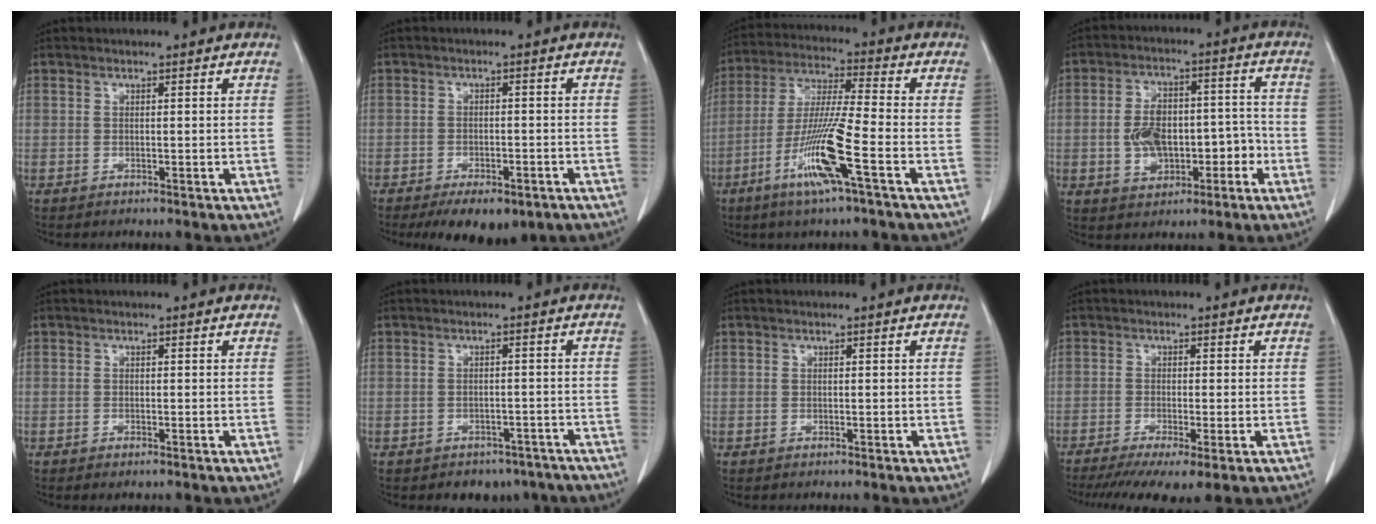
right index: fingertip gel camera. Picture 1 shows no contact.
{"total": 8.8, "force": [-6.1, 3.6, 5.2], "torque": [-0.066, -0.005, -0.083]}
{"total": 12.7, "force": [-5.5, -0.4, 11.4], "torque": [-0.230, -0.018, -0.108]}
{"total": 9.8, "force": [-2.4, 5.8, 7.5], "torque": [-0.134, 0.034, -0.029]}
{"total": 0.7, "force": [-0.4, 0.2, 0.5], "torque": [-0.009, -0.001, -0.002]}
{"total": 6.4, "force": [-5.1, 3.6, 1.1], "torque": [0.005, 0.012, -0.057]}
{"total": 0.0}
{"total": 8.5, "force": [-5.6, 1.3, 6.3], "torque": [-0.098, -0.019, -0.091]}